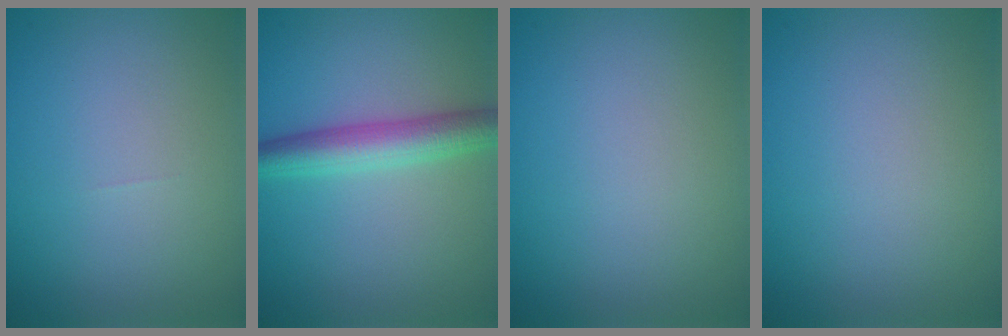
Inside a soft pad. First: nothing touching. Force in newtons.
{"total": 4.3, "press": 4.3, "slide": 0.1}
{"total": 0.0}
{"total": 0.0}